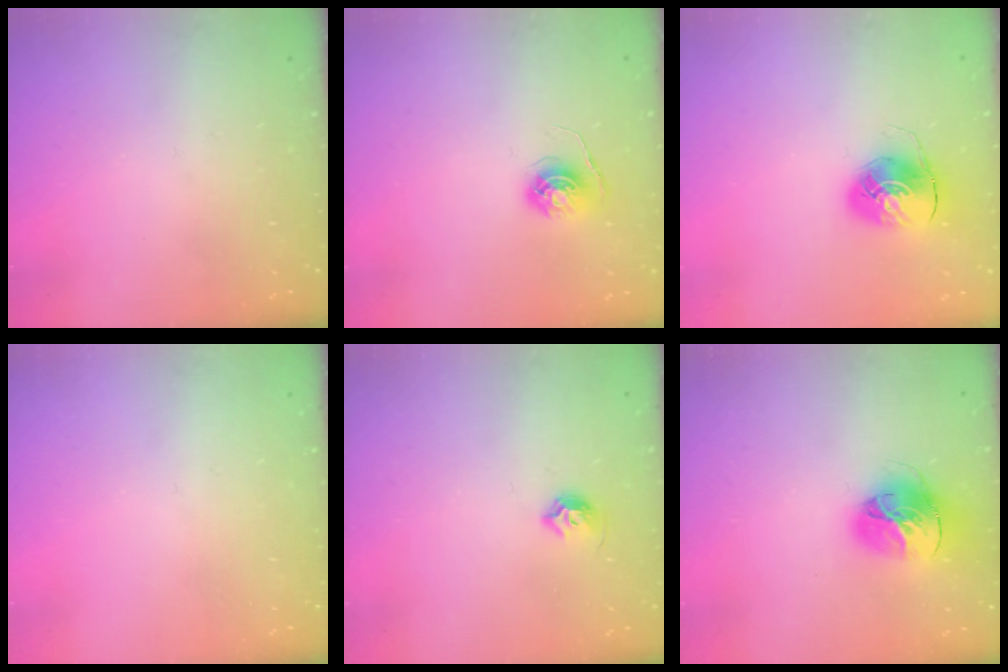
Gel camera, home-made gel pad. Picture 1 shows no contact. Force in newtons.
{"total": 5.6, "press": 5.5, "slide": 0.6}
{"total": 8.6, "press": 8.6, "slide": 0.6}
{"total": 0.0}
{"total": 6.0, "press": 5.9, "slide": 1.1}
{"total": 16.4, "press": 16.4, "slide": 1.6}